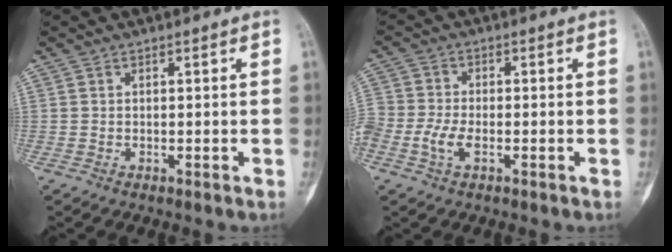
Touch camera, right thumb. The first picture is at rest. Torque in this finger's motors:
{"motor_torque": [-0.01, 0.24, 0.48, 0.42, 0.14]}